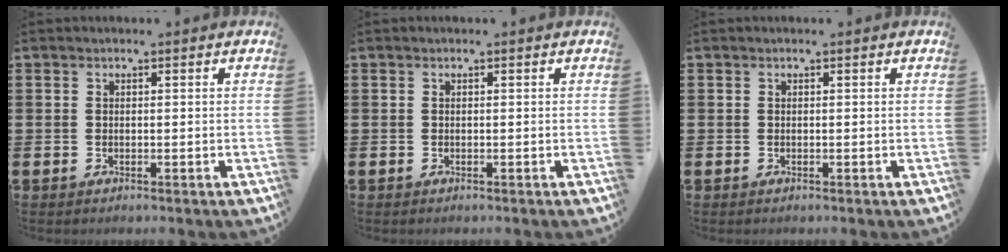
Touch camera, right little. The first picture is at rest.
{"total": 0.0}
{"total": 0.0}